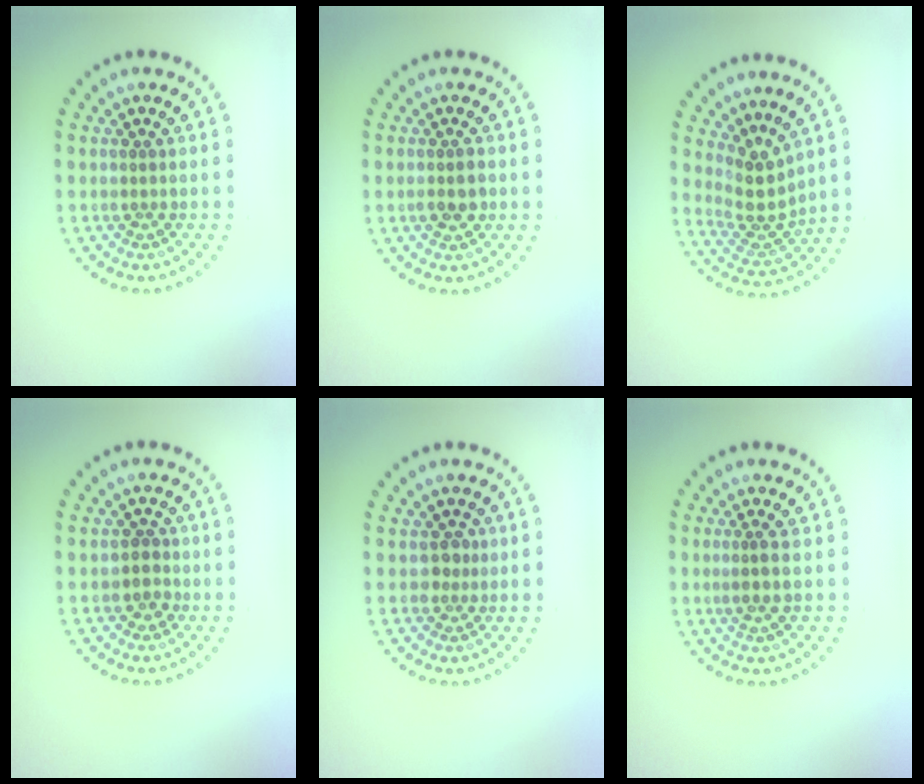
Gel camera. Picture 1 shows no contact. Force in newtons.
{"total": 1.7, "press": 1.7, "slide": 0.3}
{"total": 3.4, "press": 2.4, "slide": 2.4}
{"total": 1.8, "press": 1.4, "slide": 1.1}
{"total": 1.4, "press": 1.1, "slide": 0.8}
{"total": 1.5, "press": 1.3, "slide": 0.7}